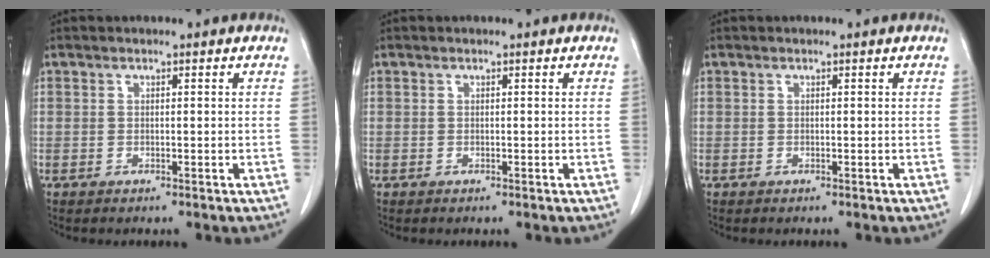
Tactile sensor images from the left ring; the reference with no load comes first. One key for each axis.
{"total": 0.0}
{"total": 0.0}